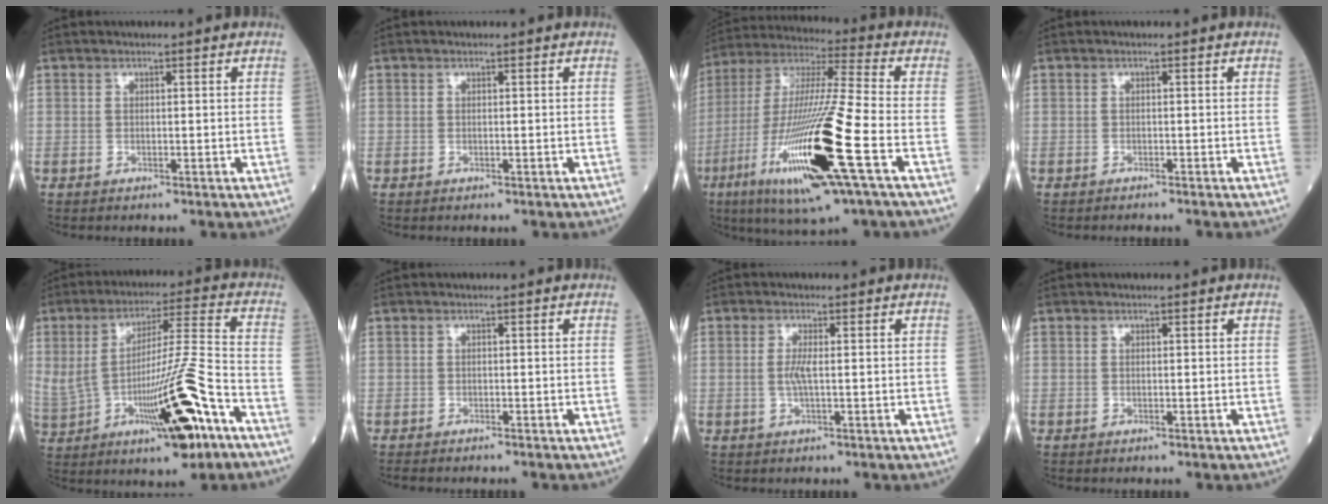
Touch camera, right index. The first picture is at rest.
{"total": 0.0}
{"total": 22.4, "force": [-7.8, 1.1, 21.0], "torque": [-0.431, -0.035, -0.145]}
{"total": 1.5, "force": [-1.4, -0.1, 0.5], "torque": [-0.005, -0.001, -0.018]}
{"total": 17.6, "force": [-4.8, 1.9, 16.8], "torque": [-0.311, -0.006, -0.068]}
{"total": 3.1, "force": [-2.8, 0.0, 1.3], "torque": [-0.017, -0.005, -0.039]}
{"total": 2.2, "force": [0.0, 0.1, 2.1], "torque": [-0.051, -0.001, -0.001]}
{"total": 0.0}